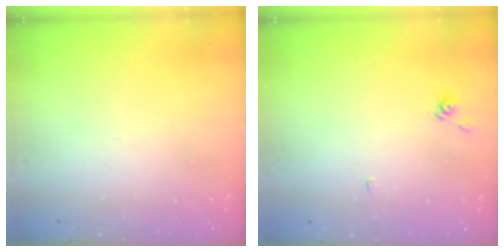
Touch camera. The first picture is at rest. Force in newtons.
{"total": 4.1, "press": 4.1, "slide": 0.5}